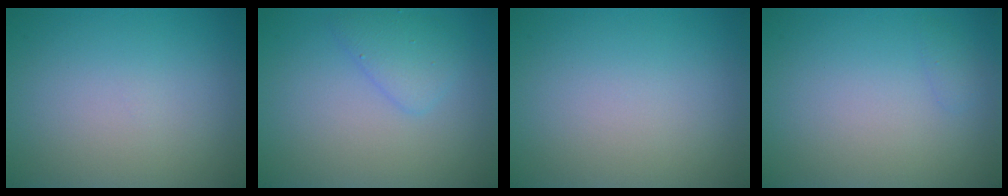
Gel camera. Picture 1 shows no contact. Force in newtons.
{"total": 2.1, "press": 2.1, "slide": 0.2}
{"total": 0.0}
{"total": 0.6, "press": 0.6, "slide": 0.0}